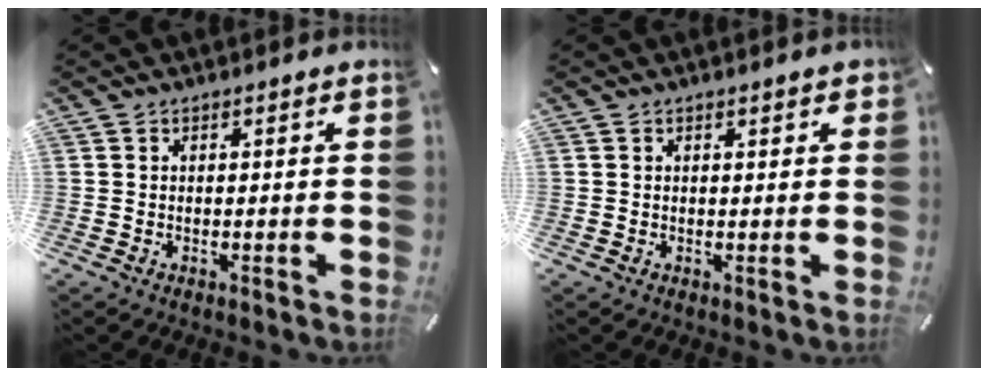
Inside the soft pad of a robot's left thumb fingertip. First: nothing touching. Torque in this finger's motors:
{"motor_torque": [0.06, -0.19, -0.06, 0.10, -0.02]}